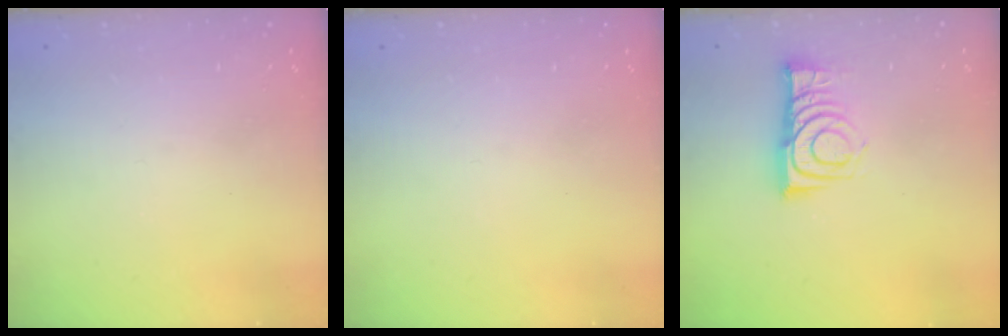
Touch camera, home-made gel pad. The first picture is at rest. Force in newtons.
{"total": 0.0}
{"total": 9.7, "press": 9.7, "slide": 0.4}